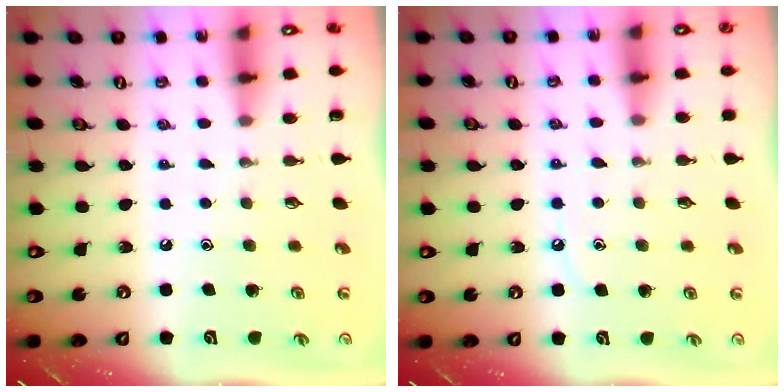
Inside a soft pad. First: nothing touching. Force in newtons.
{"total": 6.6, "press": 6.5, "slide": 0.9}